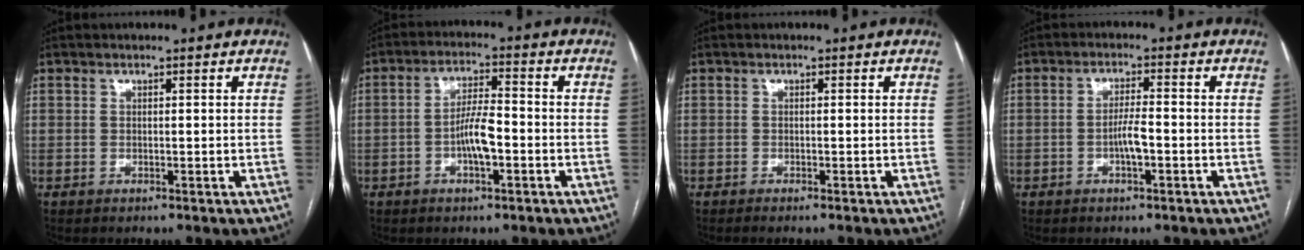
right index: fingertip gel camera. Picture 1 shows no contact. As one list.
[{"total": 6.0, "force": [-1.8, 1.5, 5.5], "torque": [-0.108, 0.009, -0.032]}, {"total": 1.4, "force": [-1.1, 0.0, 0.8], "torque": [-0.012, -0.001, -0.015]}, {"total": 3.7, "force": [-1.2, 0.6, 3.4], "torque": [-0.064, 0.002, -0.022]}]